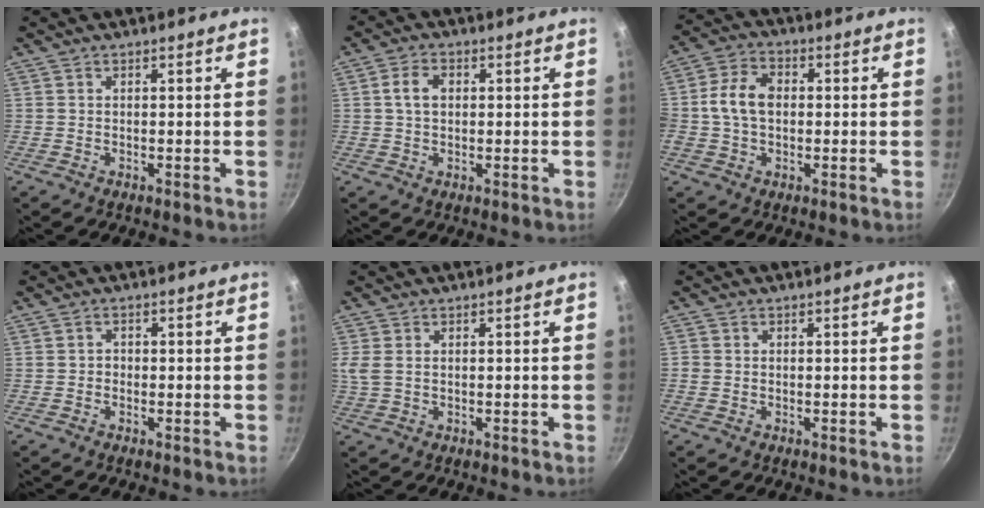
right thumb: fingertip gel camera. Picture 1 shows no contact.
{"total": 4.3, "force": [0.6, 3.0, 3.0], "torque": [-0.044, 0.009, 0.008]}
{"total": 8.4, "force": [0.1, 6.0, 5.9], "torque": [-0.102, 0.020, -0.010]}
{"total": 1.3, "force": [-0.3, 1.1, 0.5], "torque": [-0.005, 0.003, -0.008]}
{"total": 3.3, "force": [0.6, 2.2, 2.3], "torque": [-0.050, 0.001, 0.014]}
{"total": 1.1, "force": [-0.1, 1.0, 0.3], "torque": [-0.004, 0.004, -0.004]}